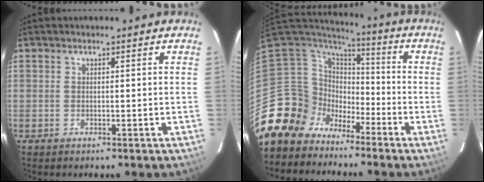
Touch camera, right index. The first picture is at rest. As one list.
[{"total": 12.5, "force": [-8.5, 8.9, 2.1], "torque": [-0.071, 0.024, -0.163]}]